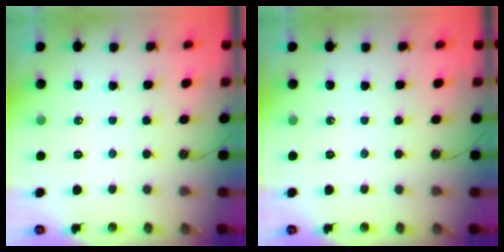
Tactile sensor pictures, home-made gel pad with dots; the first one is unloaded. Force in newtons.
{"total": 0.0}